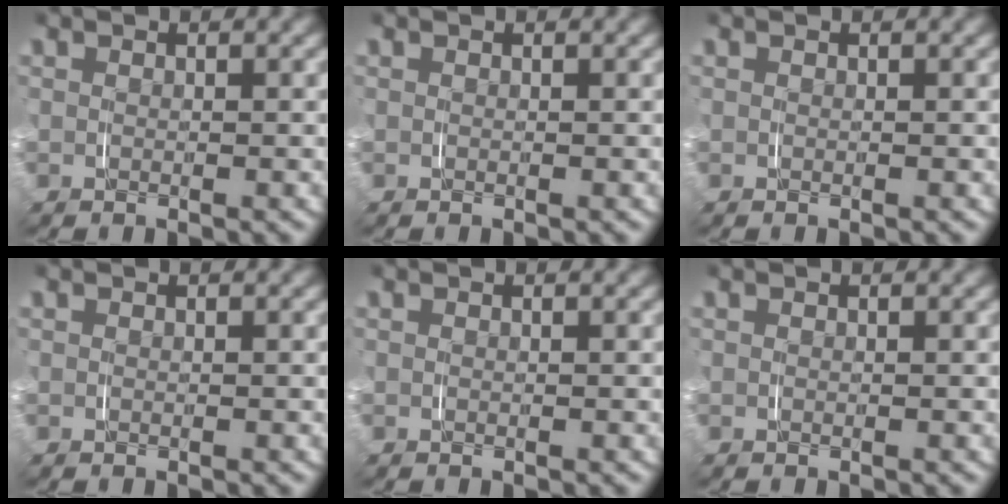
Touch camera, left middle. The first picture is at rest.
{"total": 0.0}
{"total": 0.0}
{"total": 0.0}
{"total": 0.0}
{"total": 0.0}